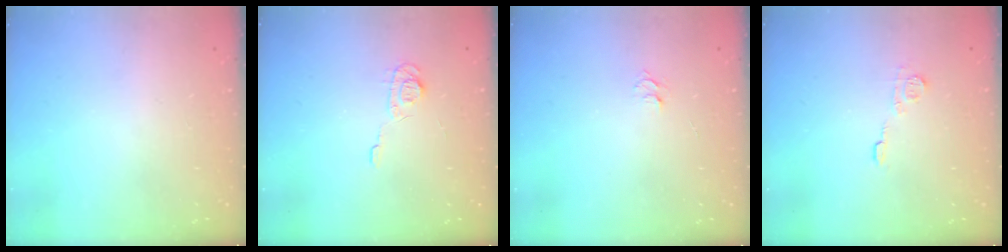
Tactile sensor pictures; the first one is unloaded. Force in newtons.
{"total": 5.9, "press": 5.8, "slide": 0.9}
{"total": 3.9, "press": 3.9, "slide": 0.4}
{"total": 5.7, "press": 5.7, "slide": 0.3}